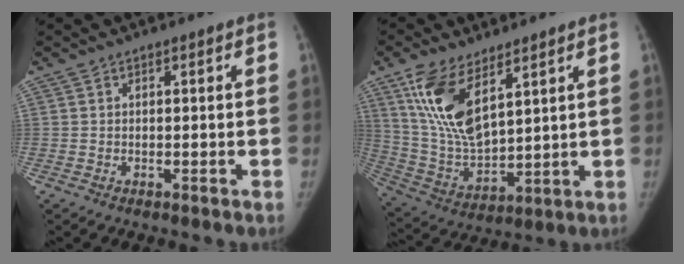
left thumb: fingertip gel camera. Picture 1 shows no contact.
{"total": 15.0, "force": [8.0, 6.6, 10.9], "torque": [-0.202, -0.035, 0.169]}